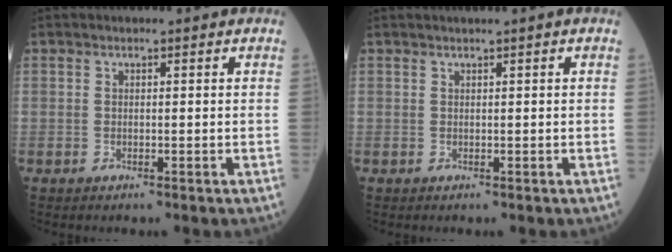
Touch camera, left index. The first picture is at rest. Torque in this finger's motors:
{"motor_torque": [-0.29, -0.22, 0.09, 0.03]}